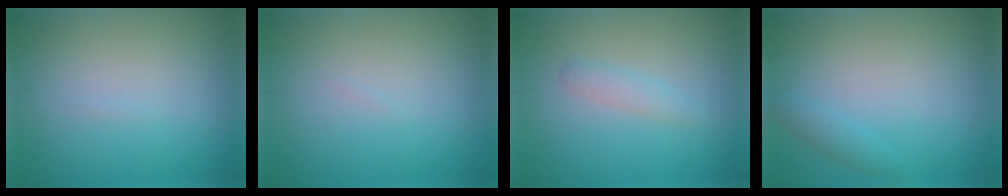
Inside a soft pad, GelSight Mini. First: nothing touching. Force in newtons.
{"total": 0.0}
{"total": 1.4, "press": 1.4, "slide": 0.1}
{"total": 1.2, "press": 1.2, "slide": 0.1}